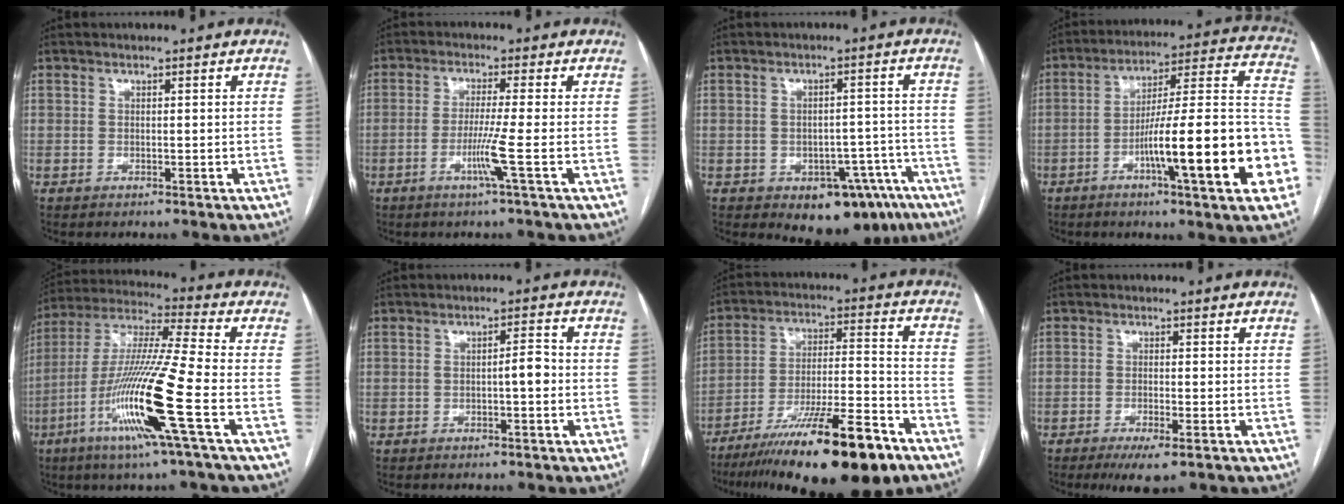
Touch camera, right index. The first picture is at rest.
{"total": 5.0, "force": [-1.8, -1.5, 4.4], "torque": [-0.086, -0.012, -0.038]}
{"total": 10.6, "force": [-6.7, 6.2, 5.5], "torque": [-0.027, 0.029, -0.082]}
{"total": 22.4, "force": [-7.6, 1.7, 21.0], "torque": [-0.236, 0.018, -0.111]}
{"total": 17.7, "force": [-6.5, -1.0, 16.5], "torque": [-0.335, -0.021, -0.131]}
{"total": 2.9, "force": [-0.6, 0.6, 2.7], "torque": [-0.036, 0.006, -0.012]}
{"total": 21.7, "force": [-15.0, 2.6, 15.5], "torque": [-0.218, -0.014, -0.247]}
{"total": 4.9, "force": [-3.0, 0.8, 3.8], "torque": [-0.065, -0.011, -0.046]}